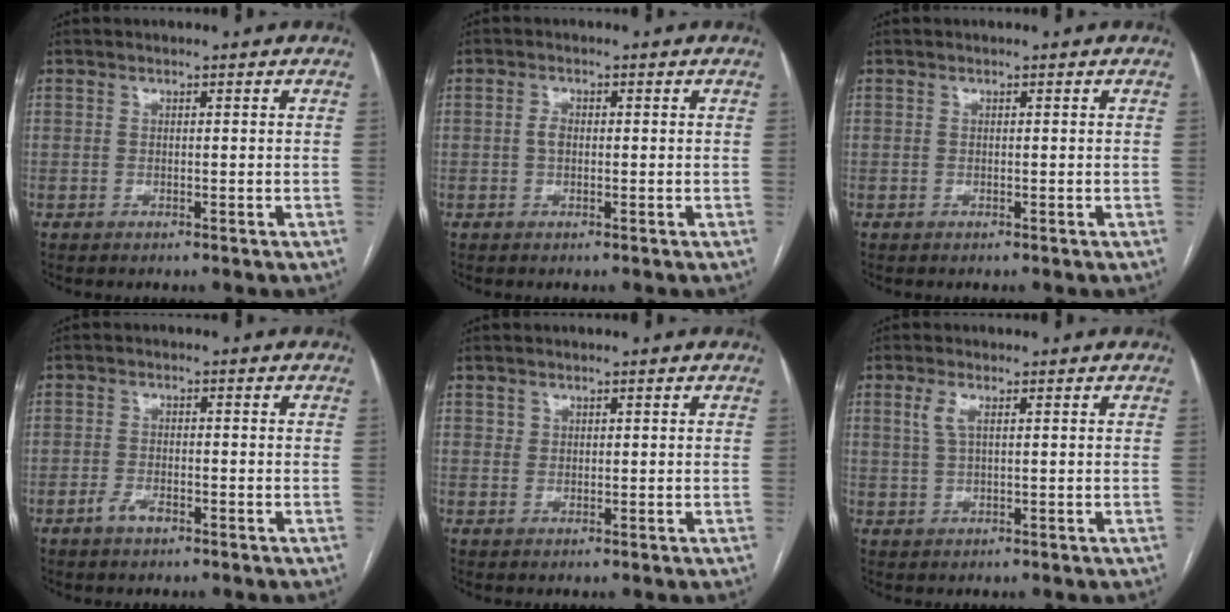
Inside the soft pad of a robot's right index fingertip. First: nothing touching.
{"total": 1.9, "force": [0.0, 1.1, 1.5], "torque": [-0.028, 0.006, -0.002]}
{"total": 0.0}
{"total": 2.5, "force": [-1.5, 1.0, 1.7], "torque": [-0.032, 0.002, -0.028]}
{"total": 0.9, "force": [0.5, 0.7, 0.0], "torque": [0.011, 0.000, 0.005]}
{"total": 2.6, "force": [1.0, 0.7, 2.3], "torque": [-0.057, 0.007, 0.024]}